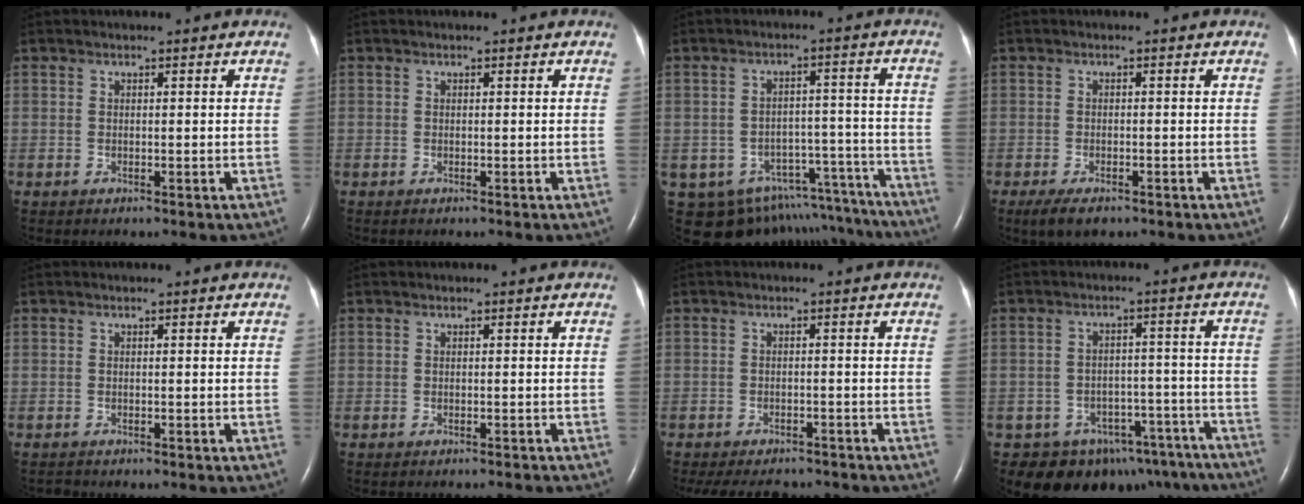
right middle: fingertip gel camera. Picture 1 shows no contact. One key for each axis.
{"total": 0.0}
{"total": 16.7, "fx": -14.3, "fy": 7.6, "fz": 4.0, "tx": -0.057, "ty": 0.048, "tz": -0.173}
{"total": 3.8, "fx": -2.6, "fy": 1.5, "fz": 2.3, "tx": -0.047, "ty": -0.008, "tz": -0.038}
{"total": 0.5, "fx": -0.5, "fy": 0.1, "fz": -0.1, "tx": -0.006, "ty": -0.004, "tz": -0.009}
{"total": 2.2, "fx": -2.1, "fy": 0.0, "fz": 0.3, "tx": -0.004, "ty": -0.005, "tz": -0.025}
{"total": 10.8, "fx": -9.5, "fy": 3.6, "fz": 3.6, "tx": -0.070, "ty": -0.003, "tz": -0.122}
{"total": 14.8, "fx": -11.4, "fy": 8.8, "fz": 3.1, "tx": -0.025, "ty": 0.049, "tz": -0.127}